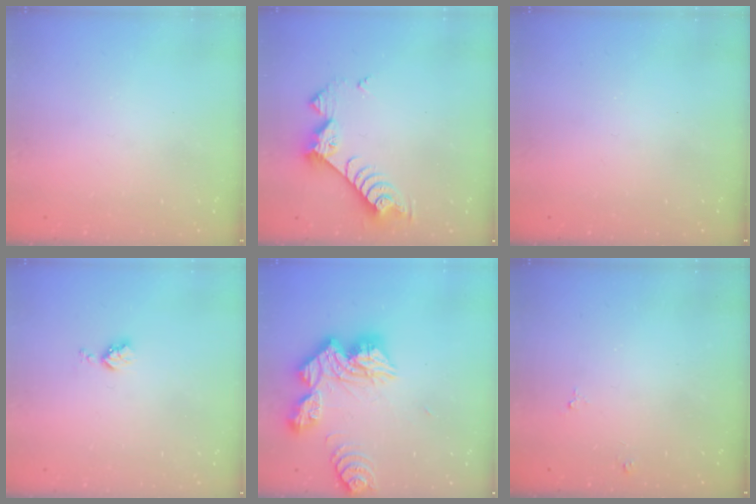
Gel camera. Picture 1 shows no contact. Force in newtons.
{"total": 9.6, "press": 9.5, "slide": 0.7}
{"total": 0.0}
{"total": 4.3, "press": 4.3, "slide": 0.6}
{"total": 19.6, "press": 19.5, "slide": 1.9}
{"total": 4.1, "press": 4.1, "slide": 0.4}